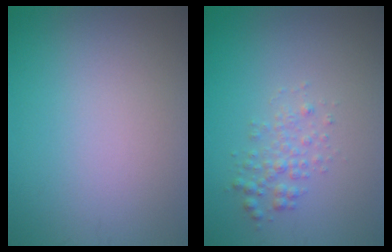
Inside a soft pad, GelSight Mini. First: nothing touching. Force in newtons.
{"total": 1.8, "press": 1.8, "slide": 0.0}